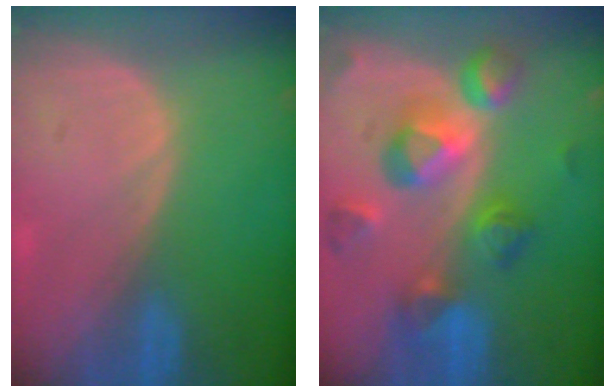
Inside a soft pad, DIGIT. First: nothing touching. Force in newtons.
{"total": 10.5, "press": 9.4, "slide": 4.8}